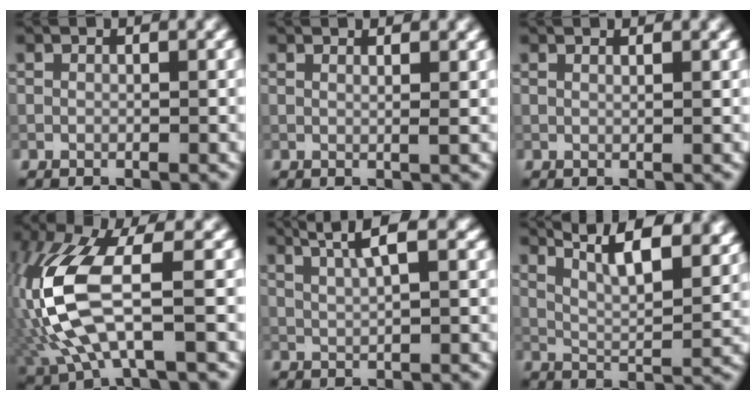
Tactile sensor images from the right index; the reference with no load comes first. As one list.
[{"total": 2.1, "force": [1.3, 0.8, 1.5], "torque": [-0.009, 0.004, -0.001]}, {"total": 1.6, "force": [1.1, 0.7, 0.9], "torque": [-0.002, 0.003, 0.000]}, {"total": 10.5, "force": [-0.5, 4.2, 9.7], "torque": [-0.243, 0.002, -0.013]}, {"total": 4.7, "force": [2.6, 1.5, 3.5], "torque": [-0.043, 0.016, 0.024]}, {"total": 12.1, "force": [8.2, 4.1, 7.9], "torque": [-0.083, 0.041, 0.086]}]